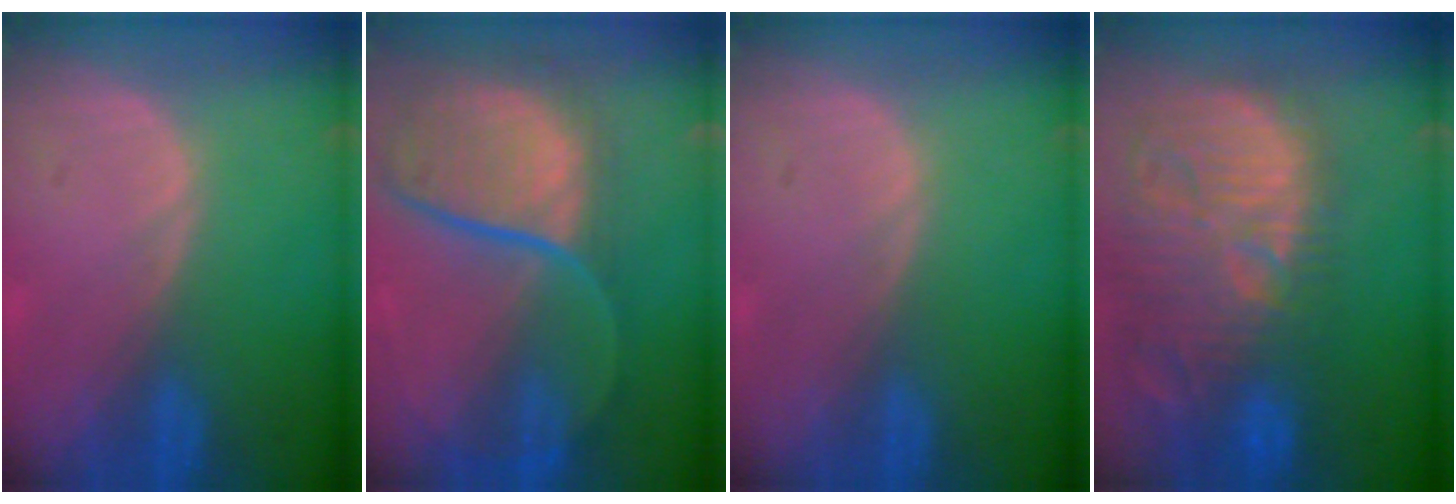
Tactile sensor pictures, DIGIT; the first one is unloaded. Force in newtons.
{"total": 12.1, "press": 10.0, "slide": 6.8}
{"total": 0.0}
{"total": 15.4, "press": 13.4, "slide": 7.6}